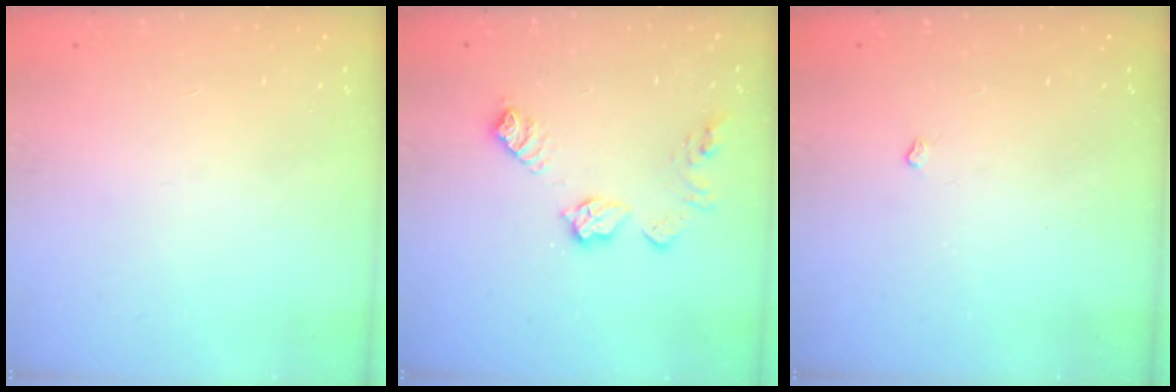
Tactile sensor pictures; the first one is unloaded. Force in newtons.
{"total": 10.7, "press": 10.7, "slide": 0.4}
{"total": 3.2, "press": 3.2, "slide": 0.4}